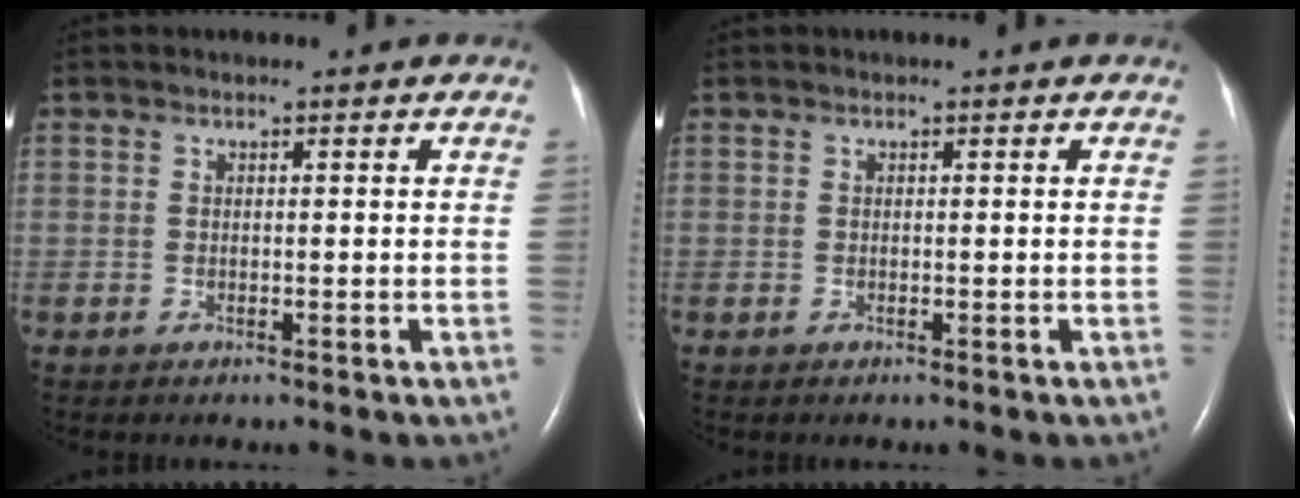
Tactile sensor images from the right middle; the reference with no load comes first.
{"total": 0.0}